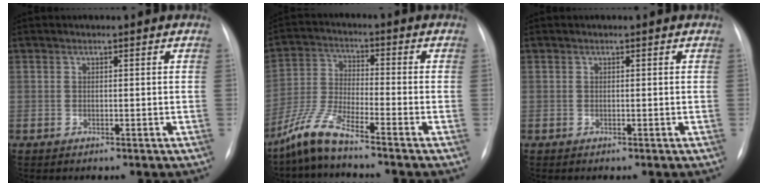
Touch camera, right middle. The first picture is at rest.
{"total": 7.0, "force": [-5.9, -0.3, 3.7], "torque": [-0.088, -0.015, -0.126]}
{"total": 0.0}